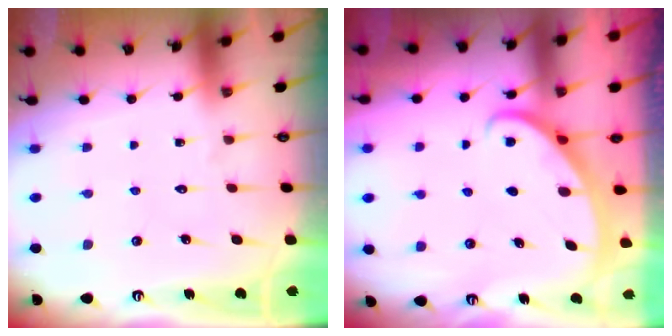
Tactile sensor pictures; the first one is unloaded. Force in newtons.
{"total": 2.9, "press": 2.9, "slide": 0.1}